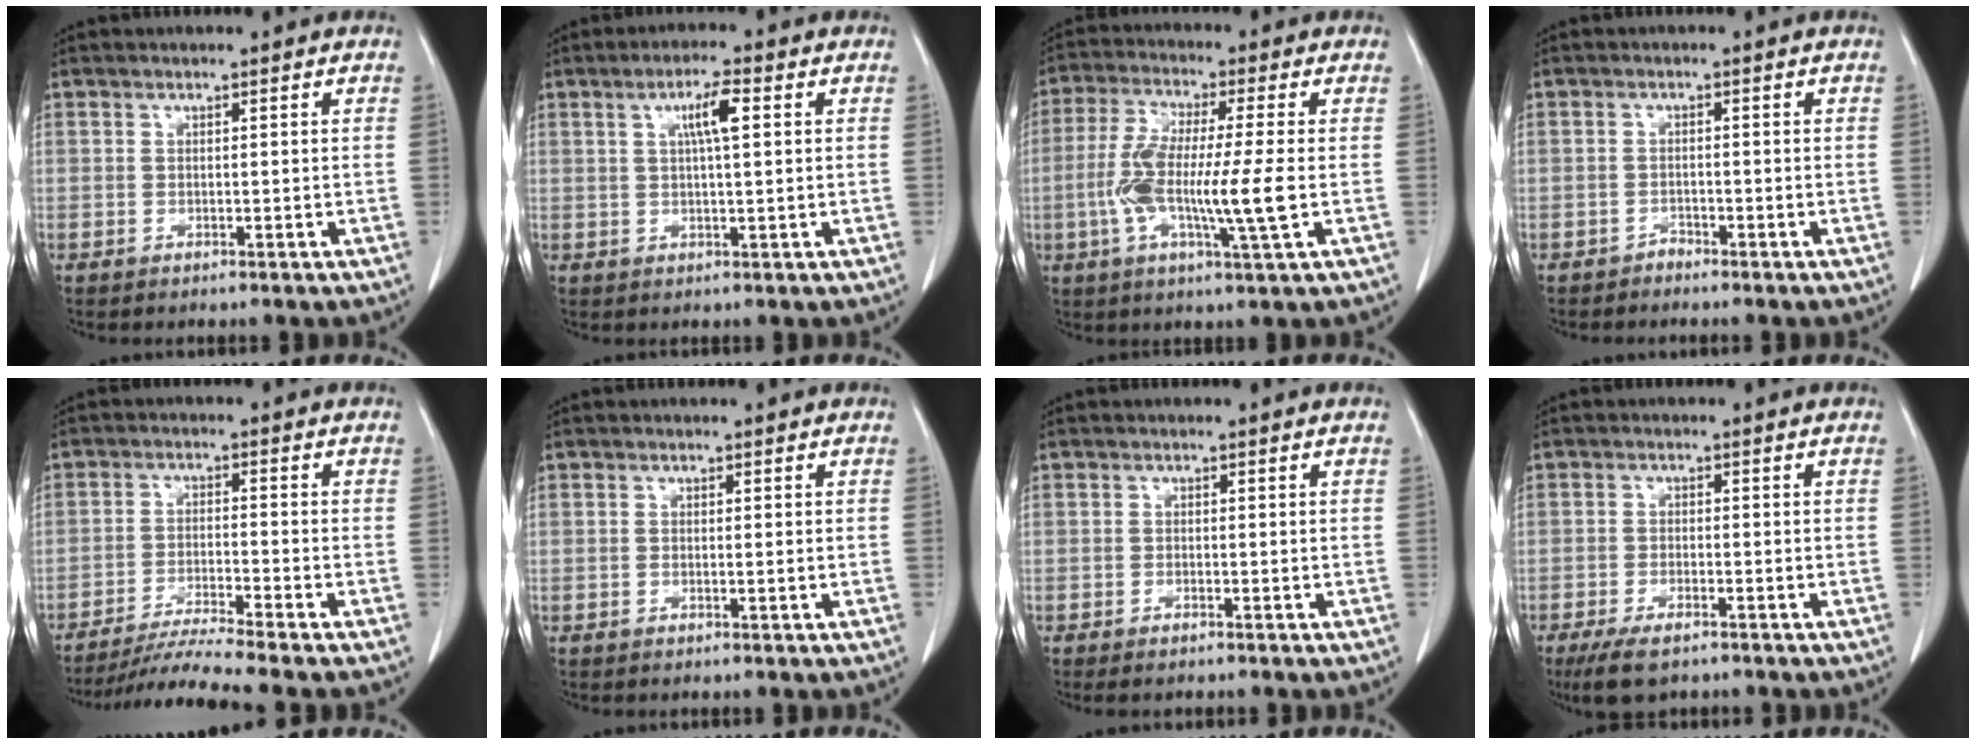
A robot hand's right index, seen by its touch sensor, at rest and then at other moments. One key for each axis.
{"total": 4.6, "fx": 1.4, "fy": 0.3, "fz": 4.3, "tx": -0.078, "ty": 0.005, "tz": 0.024}
{"total": 11.7, "fx": -1.7, "fy": 0.5, "fz": 11.5, "tx": -0.225, "ty": -0.008, "tz": -0.038}
{"total": 1.0, "fx": -0.9, "fy": 0.4, "fz": -0.1, "tx": 0.007, "ty": 0.001, "tz": -0.020}
{"total": 8.4, "fx": -7.4, "fy": -2.3, "fz": 3.2, "tx": -0.048, "ty": -0.027, "tz": -0.131}
{"total": 0.0}
{"total": 1.7, "fx": -1.4, "fy": 0.4, "fz": 0.9, "tx": -0.012, "ty": -0.003, "tz": -0.018}
{"total": 5.9, "fx": -4.4, "fy": 1.8, "fz": 3.6, "tx": -0.067, "ty": -0.011, "tz": -0.074}